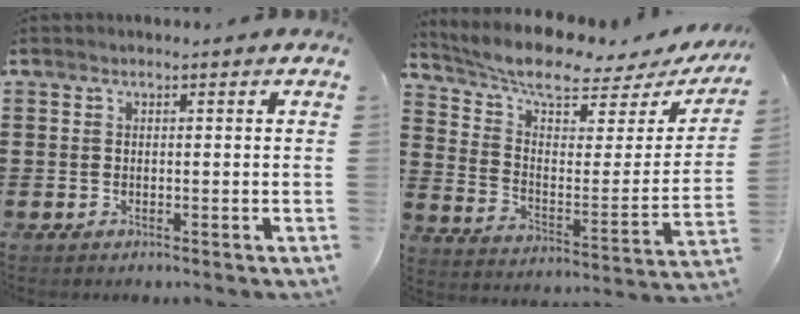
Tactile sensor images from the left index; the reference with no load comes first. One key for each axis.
{"total": 7.7, "fx": 6.4, "fy": 1.2, "fz": 4.2, "tx": -0.105, "ty": -0.046, "tz": 0.107}